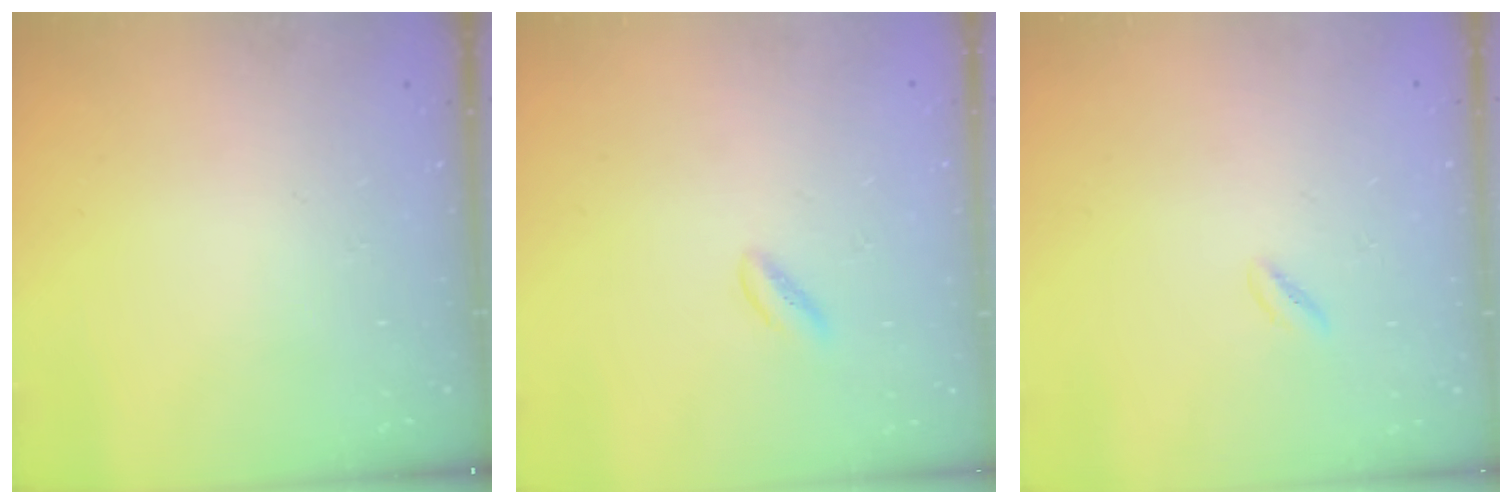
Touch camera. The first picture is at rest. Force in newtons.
{"total": 1.3, "press": 1.1, "slide": 0.6}
{"total": 0.6, "press": 0.3, "slide": 0.6}